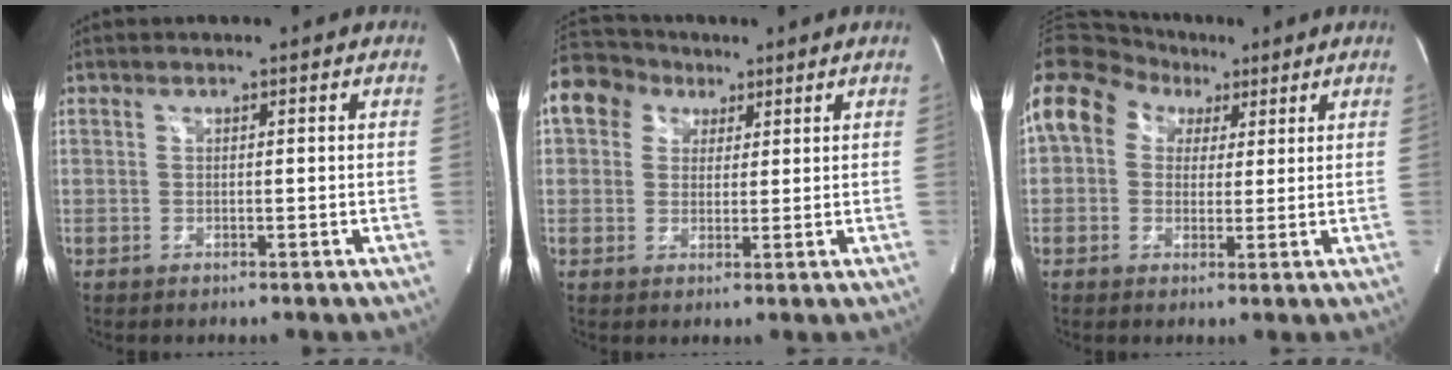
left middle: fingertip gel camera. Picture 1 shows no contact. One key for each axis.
{"total": 13.0, "fx": 5.9, "fy": 10.5, "fz": 4.9, "tx": -0.140, "ty": 0.060, "tz": 0.106}
{"total": 9.9, "fx": 3.6, "fy": 7.8, "fz": 4.9, "tx": -0.102, "ty": 0.048, "tz": 0.061}